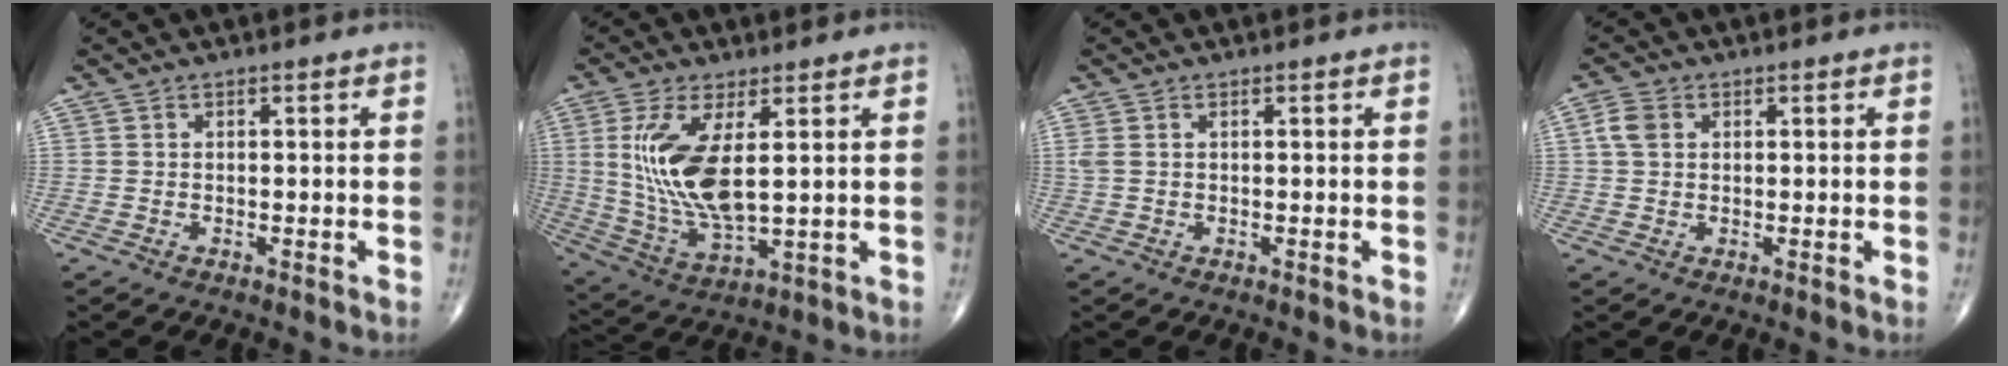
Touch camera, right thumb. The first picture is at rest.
{"total": 13.8, "force": [2.7, 5.2, 12.5], "torque": [-0.264, -0.024, 0.065]}
{"total": 1.5, "force": [0.5, 0.8, 1.2], "torque": [-0.043, 0.015, 0.016]}
{"total": 3.4, "force": [0.9, 2.5, 2.1], "torque": [-0.046, 0.007, 0.015]}